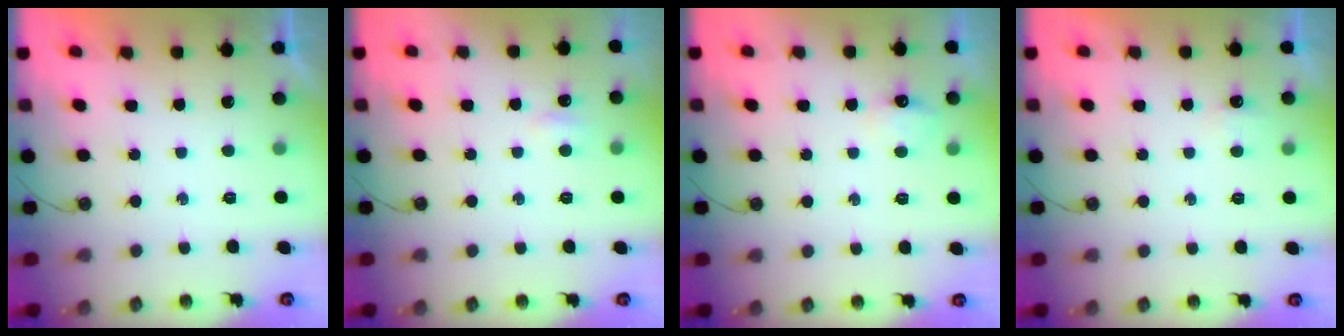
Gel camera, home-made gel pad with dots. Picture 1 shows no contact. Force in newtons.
{"total": 3.0, "press": 2.9, "slide": 0.6}
{"total": 5.5, "press": 5.4, "slide": 0.8}
{"total": 2.9, "press": 2.8, "slide": 0.5}